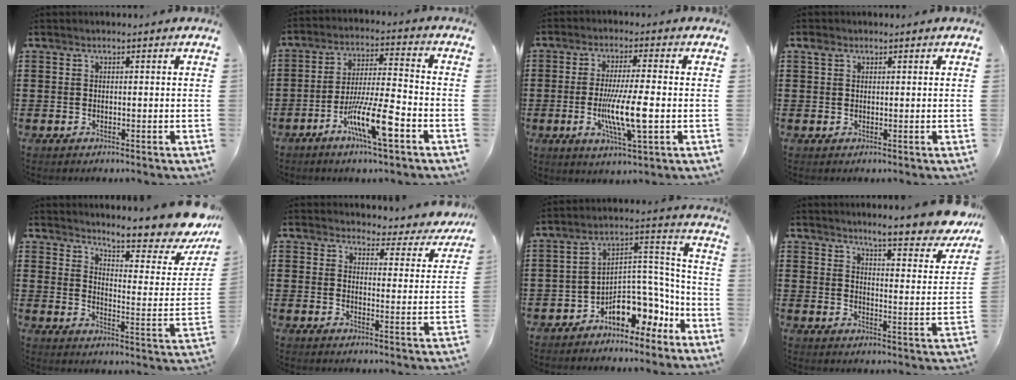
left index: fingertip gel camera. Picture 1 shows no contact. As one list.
[{"total": 11.1, "force": [-5.6, 1.9, 9.4], "torque": [-0.189, -0.001, -0.107]}, {"total": 8.8, "force": [-1.5, 1.2, 8.6], "torque": [-0.164, -0.012, -0.030]}, {"total": 1.4, "force": [0.7, 1.0, 0.8], "torque": [-0.019, 0.005, 0.013]}, {"total": 10.1, "force": [9.1, 0.9, 4.4], "torque": [-0.070, -0.073, 0.150]}, {"total": 3.9, "force": [3.8, 0.6, 0.8], "torque": [-0.028, -0.026, 0.063]}, {"total": 8.7, "force": [-6.4, 4.8, 3.4], "torque": [-0.057, 0.013, -0.120]}, {"total": 6.3, "force": [5.9, -0.3, 2.3], "torque": [-0.053, -0.041, 0.096]}]